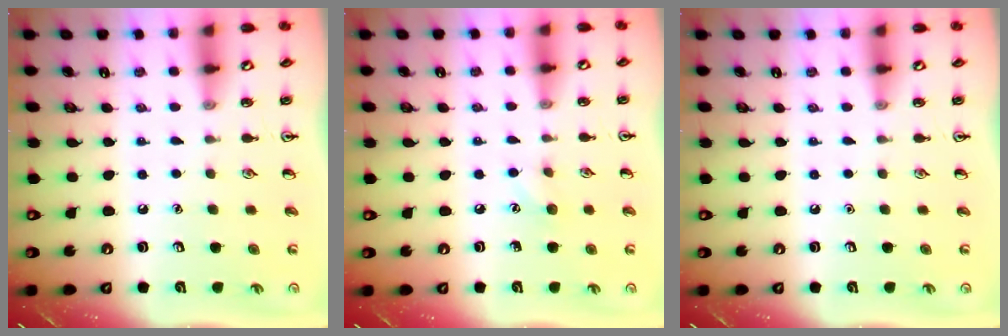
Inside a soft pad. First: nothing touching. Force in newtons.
{"total": 5.2, "press": 5.0, "slide": 1.6}
{"total": 0.0}